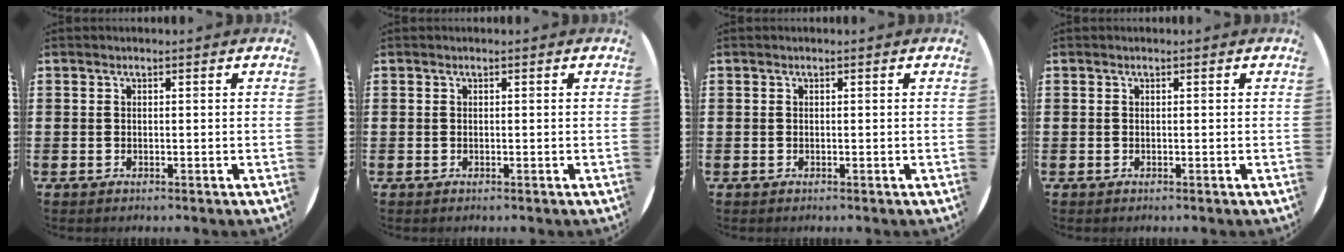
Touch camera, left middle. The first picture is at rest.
{"total": 0.0}
{"total": 0.0}
{"total": 0.0}